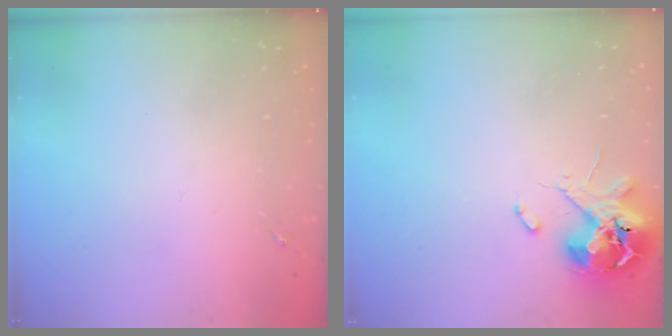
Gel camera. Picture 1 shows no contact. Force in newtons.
{"total": 10.7, "press": 10.6, "slide": 1.6}